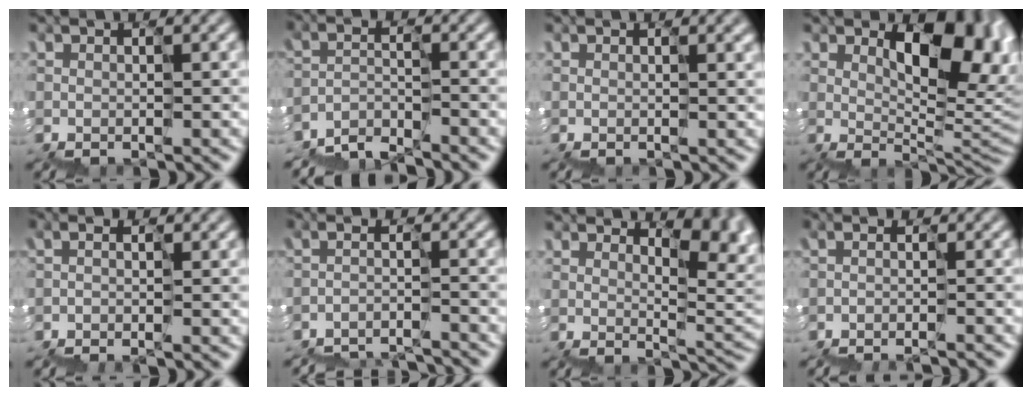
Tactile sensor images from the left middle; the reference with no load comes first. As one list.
[{"total": 3.9, "force": [-3.9, 0.0, -0.7], "torque": [0.001, 0.003, -0.075]}, {"total": 1.9, "force": [0.5, 0.9, 1.6], "torque": [-0.012, 0.009, 0.007]}, {"total": 9.2, "force": [3.0, 4.5, 7.5], "torque": [-0.096, -0.001, 0.056]}, {"total": 1.2, "force": [-1.0, 0.1, 0.6], "torque": [-0.023, -0.001, -0.025]}, {"total": 5.2, "force": [-5.1, 0.5, 0.9], "torque": [-0.020, -0.008, -0.079]}, {"total": 8.5, "force": [2.1, 4.4, 6.9], "torque": [-0.076, 0.012, 0.044]}, {"total": 3.1, "force": [-2.8, 0.3, 1.1], "torque": [-0.013, -0.007, -0.043]}]